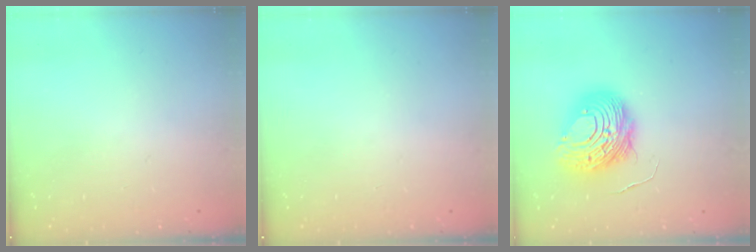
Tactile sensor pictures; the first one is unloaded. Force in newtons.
{"total": 0.0}
{"total": 13.2, "press": 13.2, "slide": 1.3}